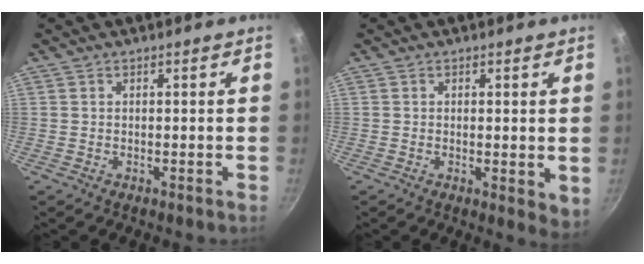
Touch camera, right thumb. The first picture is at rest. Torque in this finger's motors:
{"motor_torque": [-0.02, 0.18, -0.25, 0.25, -0.04]}